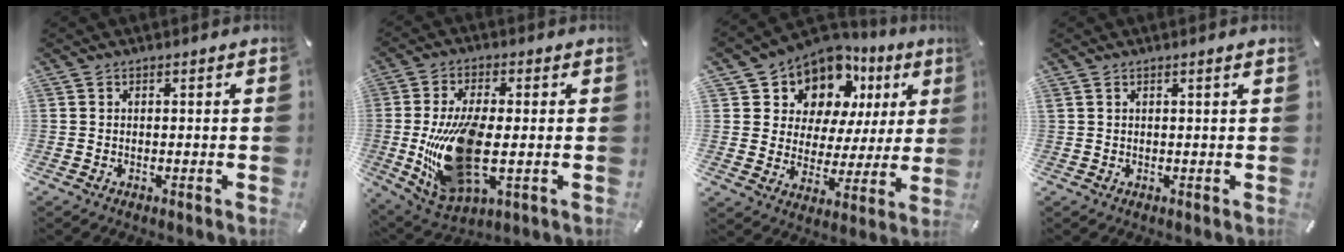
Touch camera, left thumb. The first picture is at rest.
{"total": 19.2, "force": [-1.1, 9.4, 16.7], "torque": [-0.331, -0.024, -0.004]}
{"total": 10.7, "force": [7.3, 7.6, 2.0], "torque": [-0.048, -0.066, 0.136]}
{"total": 0.9, "force": [0.5, 0.0, 0.8], "torque": [-0.014, -0.001, 0.008]}